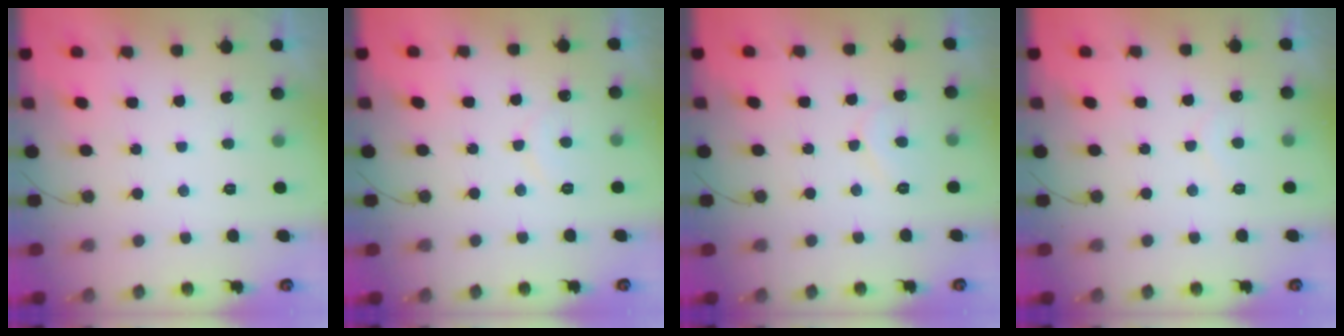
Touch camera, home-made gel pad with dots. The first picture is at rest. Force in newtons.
{"total": 6.2, "press": 6.2, "slide": 0.5}
{"total": 6.4, "press": 6.4, "slide": 0.5}
{"total": 3.9, "press": 3.9, "slide": 0.2}